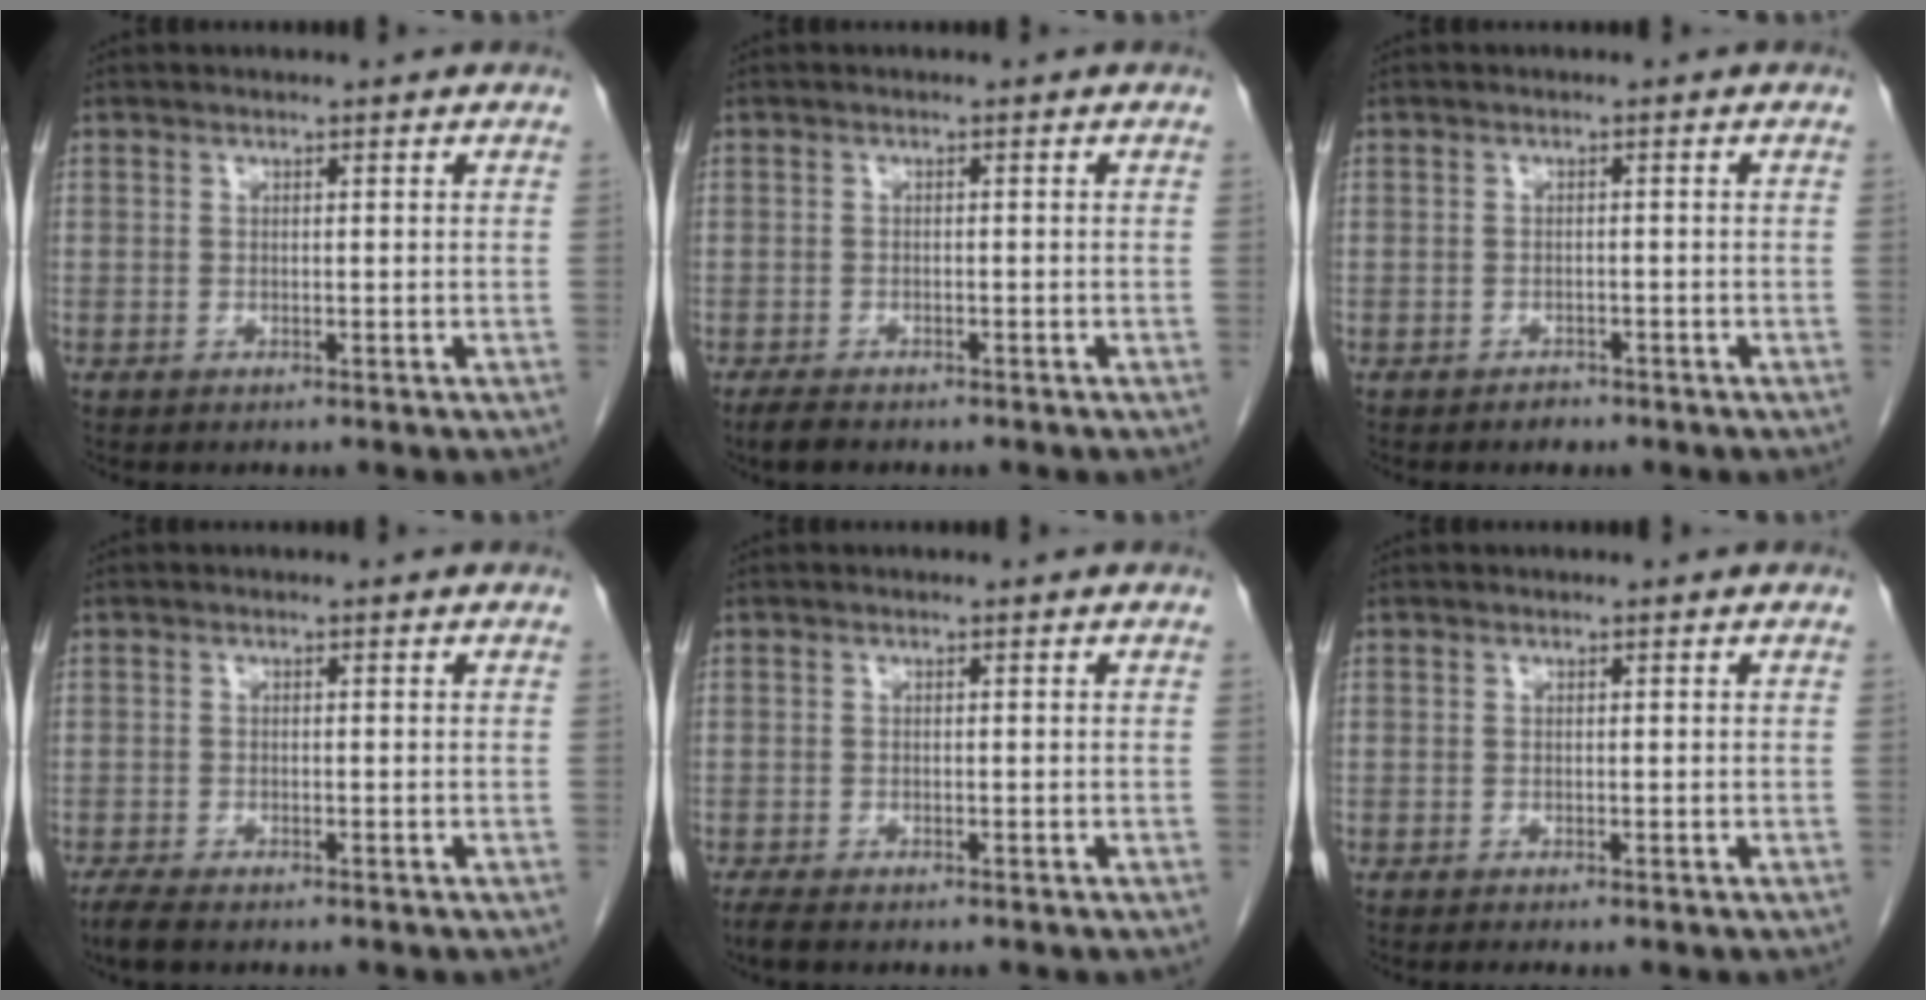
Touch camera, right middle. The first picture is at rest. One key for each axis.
{"total": 2.7, "fx": -2.2, "fy": 0.9, "fz": 1.4, "tx": -0.031, "ty": -0.006, "tz": -0.033}
{"total": 1.2, "fx": -1.0, "fy": 0.6, "fz": 0.3, "tx": -0.009, "ty": 0.001, "tz": -0.014}
{"total": 3.0, "fx": -2.3, "fy": 0.8, "fz": 1.7, "tx": -0.040, "ty": -0.010, "tz": -0.036}
{"total": 2.3, "fx": -1.8, "fy": 0.6, "fz": 1.3, "tx": -0.031, "ty": -0.008, "tz": -0.027}
{"total": 0.7, "fx": -0.6, "fy": 0.0, "fz": 0.4, "tx": -0.008, "ty": -0.003, "tz": -0.007}